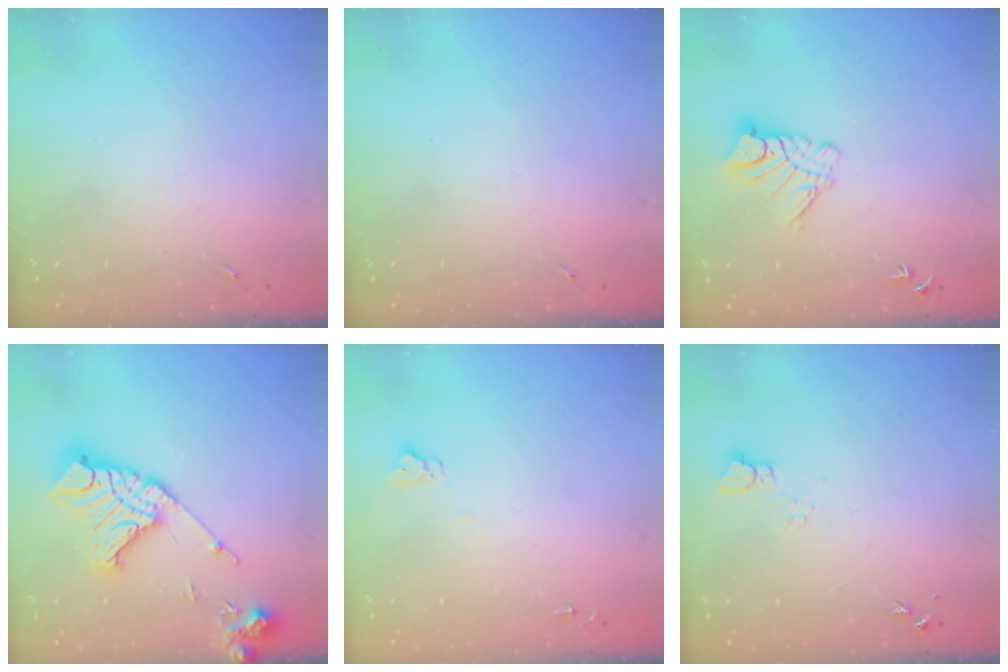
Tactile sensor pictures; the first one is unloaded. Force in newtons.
{"total": 0.0}
{"total": 9.5, "press": 9.5, "slide": 0.9}
{"total": 18.0, "press": 17.9, "slide": 2.5}
{"total": 3.8, "press": 3.8, "slide": 0.3}
{"total": 3.5, "press": 3.5, "slide": 0.4}